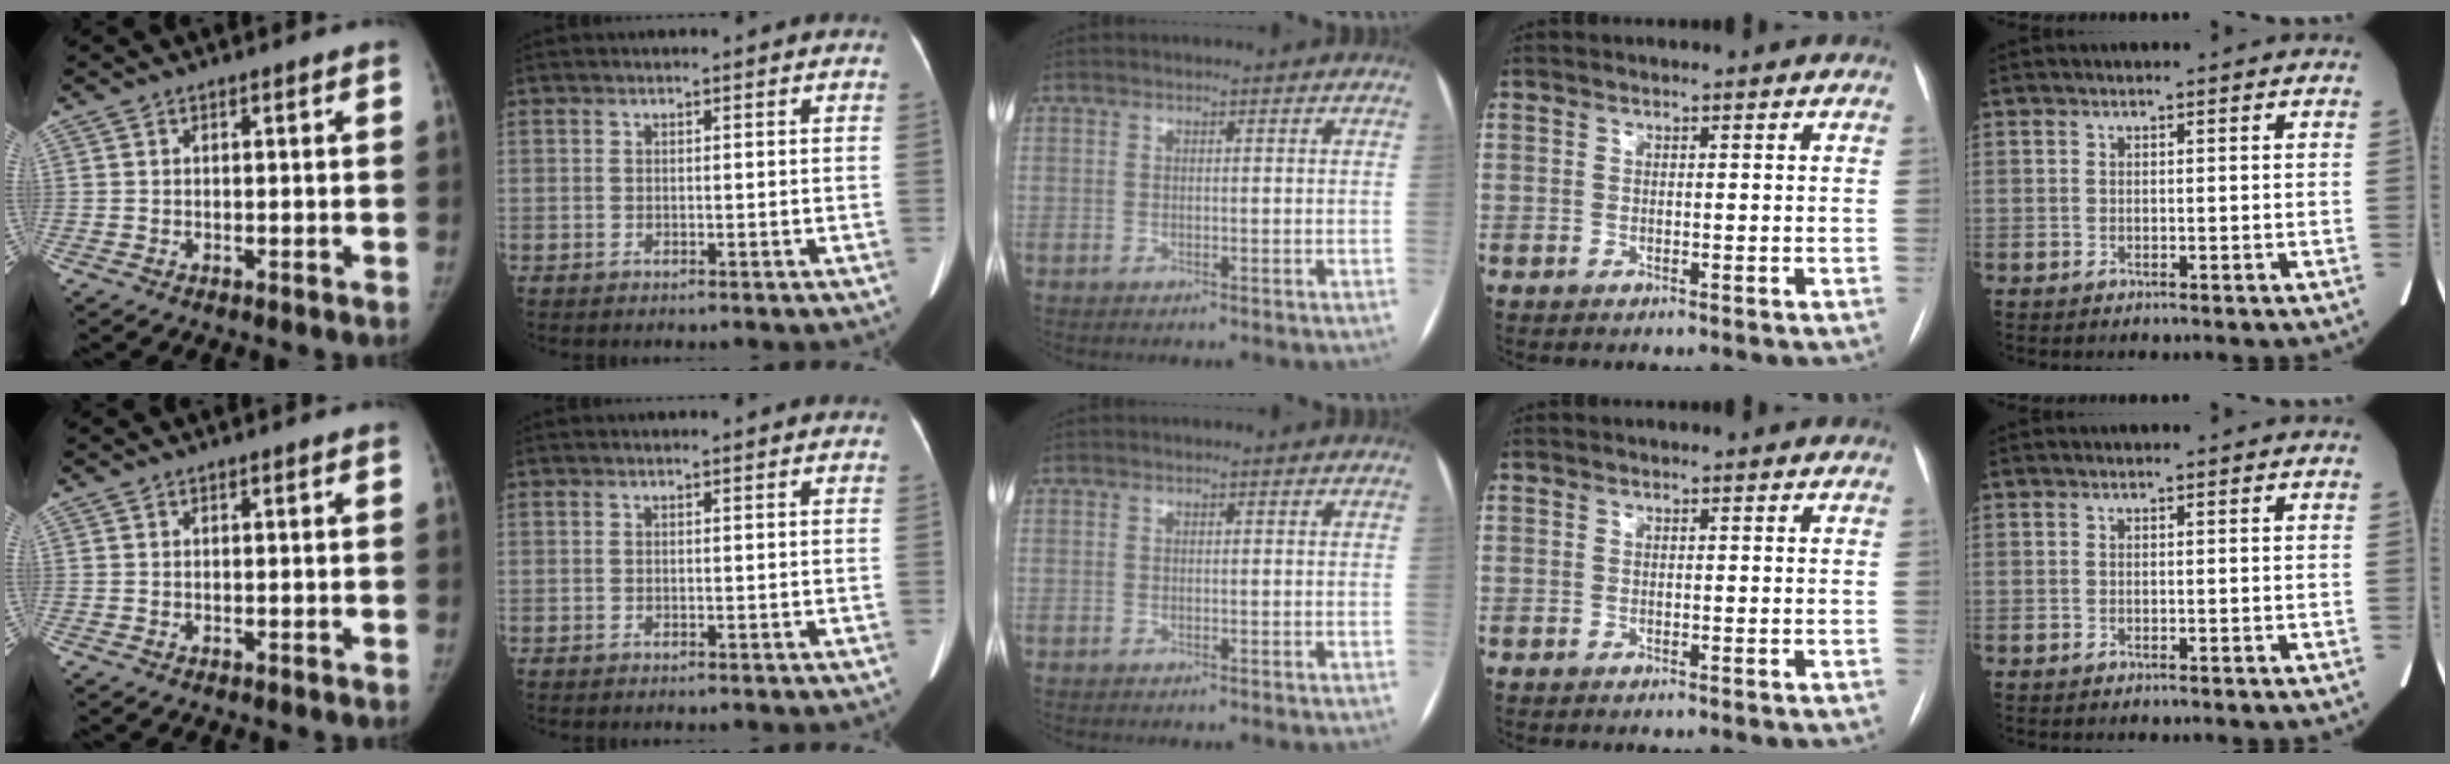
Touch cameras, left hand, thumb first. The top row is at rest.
{}